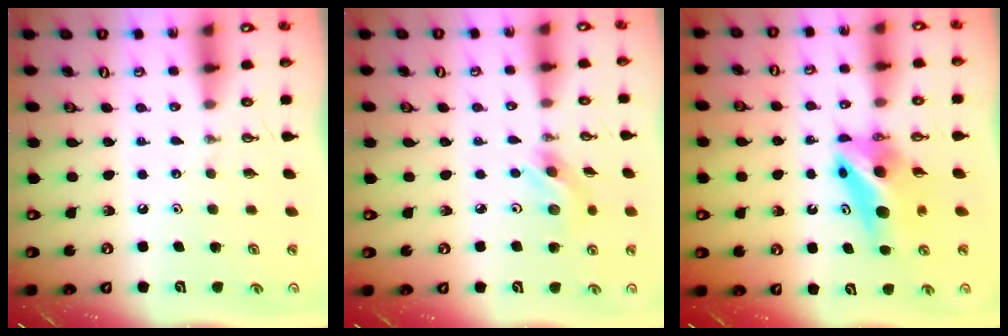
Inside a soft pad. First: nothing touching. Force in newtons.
{"total": 5.4, "press": 5.4, "slide": 0.7}
{"total": 8.4, "press": 8.4, "slide": 0.6}